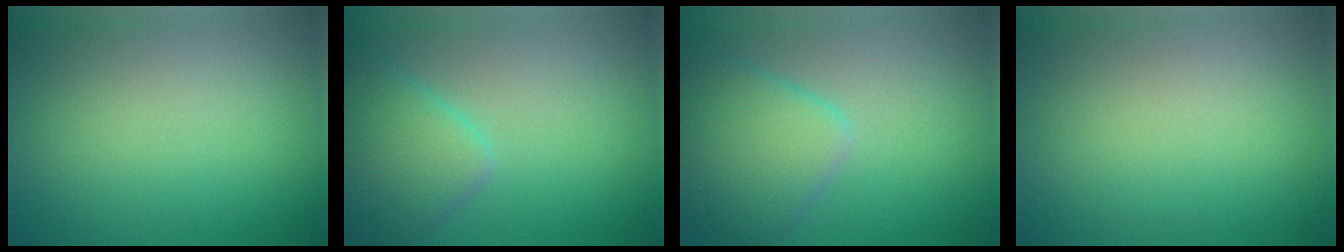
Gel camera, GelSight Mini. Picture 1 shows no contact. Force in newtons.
{"total": 4.2, "press": 4.2, "slide": 0.2}
{"total": 4.8, "press": 4.8, "slide": 0.1}
{"total": 0.0}